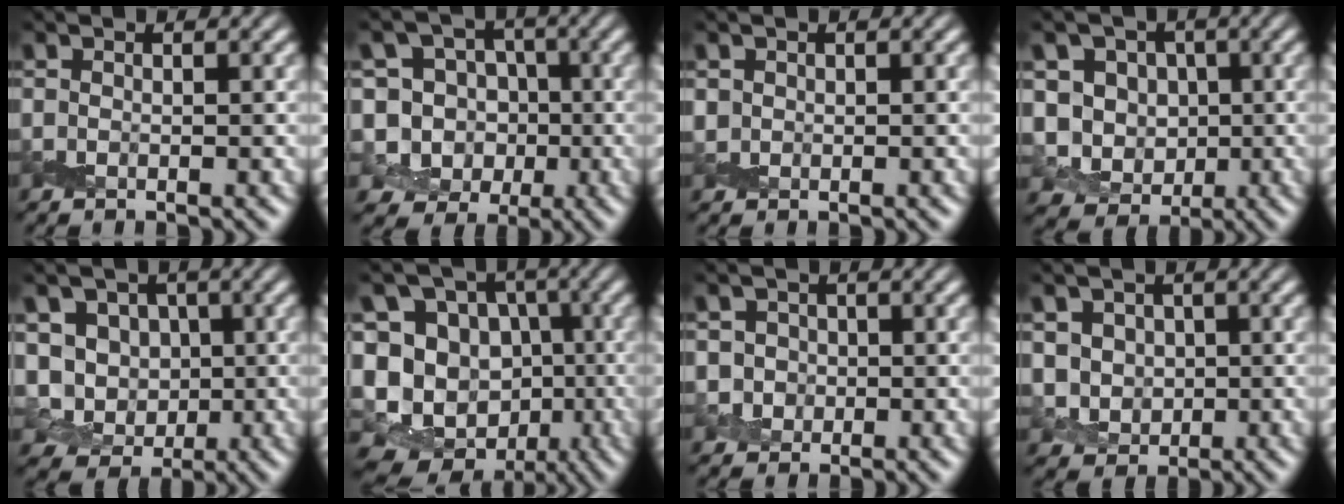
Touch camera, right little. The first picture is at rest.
{"total": 8.5, "force": [-1.0, 7.9, 2.8], "torque": [-0.058, 0.031, -0.050]}
{"total": 0.9, "force": [0.2, 0.8, 0.1], "torque": [0.000, -0.003, 0.006]}
{"total": 5.9, "force": [0.0, 5.2, 2.7], "torque": [-0.042, -0.005, -0.014]}
{"total": 5.5, "force": [0.0, 4.9, 2.5], "torque": [-0.039, -0.005, -0.012]}
{"total": 16.7, "force": [-5.7, 14.4, 6.2], "torque": [-0.146, -0.011, -0.086]}
{"total": 2.1, "force": [-0.1, 2.1, 0.5], "torque": [0.006, -0.001, 0.000]}
{"total": 3.3, "force": [0.1, 3.0, 1.2], "torque": [-0.029, -0.006, 0.004]}